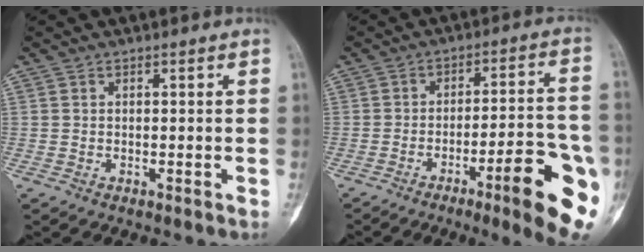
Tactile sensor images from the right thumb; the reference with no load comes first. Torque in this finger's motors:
{"motor_torque": [0.25, 0.86, 0.43, 0.04, 0.06]}